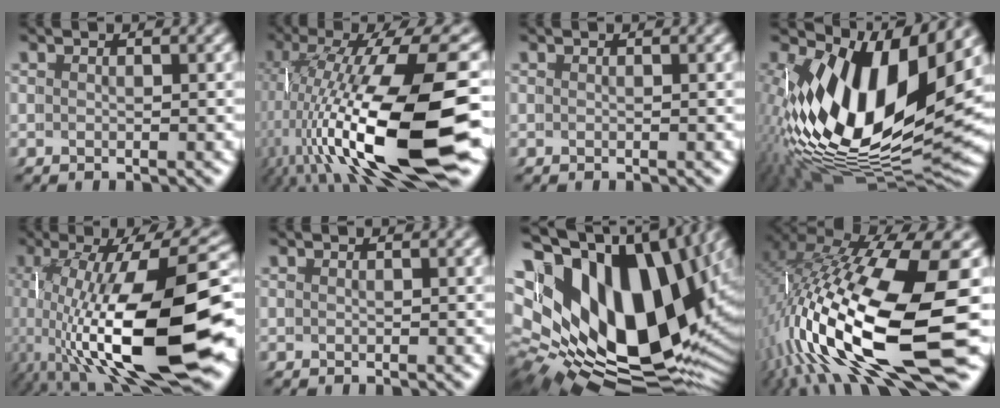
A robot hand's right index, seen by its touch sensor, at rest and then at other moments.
{"total": 14.2, "force": [-2.2, 5.9, 12.7], "torque": [-0.229, -0.025, -0.016]}
{"total": 0.0}
{"total": 14.7, "force": [0.5, 8.5, 11.9], "torque": [-0.232, -0.039, 0.028]}
{"total": 15.6, "force": [-1.7, 6.3, 14.1], "torque": [-0.249, -0.027, -0.003]}
{"total": 0.0}
{"total": 21.2, "force": [1.7, 14.1, 15.7], "torque": [-0.293, -0.038, 0.037]}
{"total": 14.9, "force": [-2.2, 6.9, 13.0], "torque": [-0.260, -0.039, -0.012]}